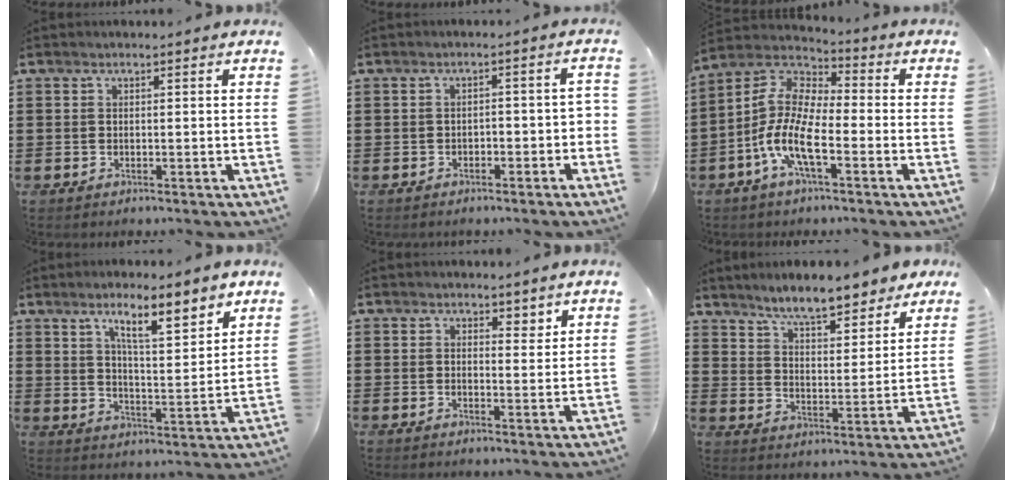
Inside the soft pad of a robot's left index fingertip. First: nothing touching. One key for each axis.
{"total": 2.4, "fx": -2.0, "fy": 0.8, "fz": 0.9, "tx": -0.017, "ty": 0.005, "tz": -0.044}
{"total": 10.6, "fx": -4.7, "fy": 3.4, "fz": 8.9, "tx": -0.227, "ty": -0.023, "tz": -0.104}
{"total": 8.9, "fx": 6.3, "fy": 1.8, "fz": 6.1, "tx": -0.093, "ty": -0.029, "tz": 0.100}
{"total": 1.9, "fx": 1.4, "fy": 1.0, "fz": 0.7, "tx": -0.002, "ty": 0.002, "tz": 0.021}
{"total": 7.5, "fx": 6.8, "fy": 1.0, "fz": 3.0, "tx": -0.078, "ty": -0.030, "tz": 0.120}